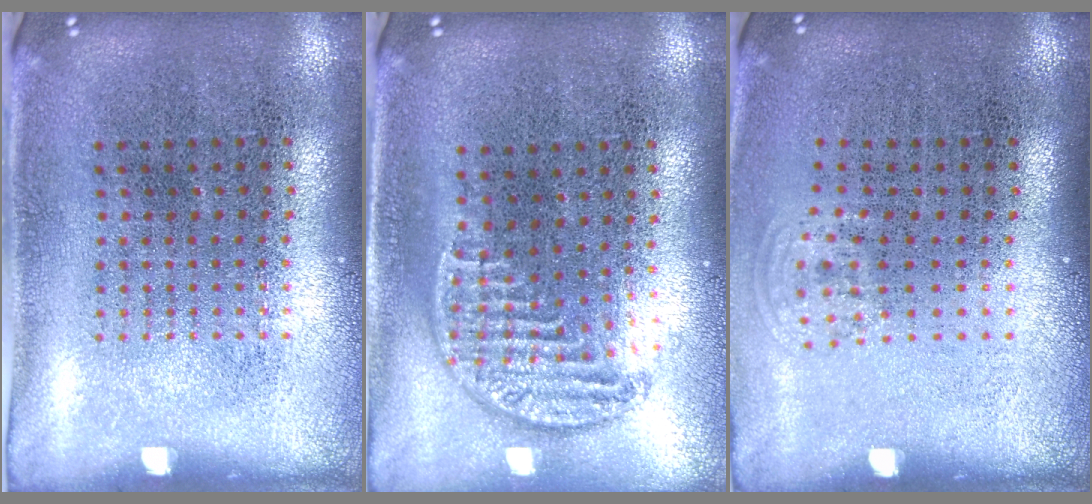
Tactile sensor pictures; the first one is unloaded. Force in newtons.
{"total": 1.2, "press": 1.0, "slide": 0.6}
{"total": 0.8, "press": 0.6, "slide": 0.5}